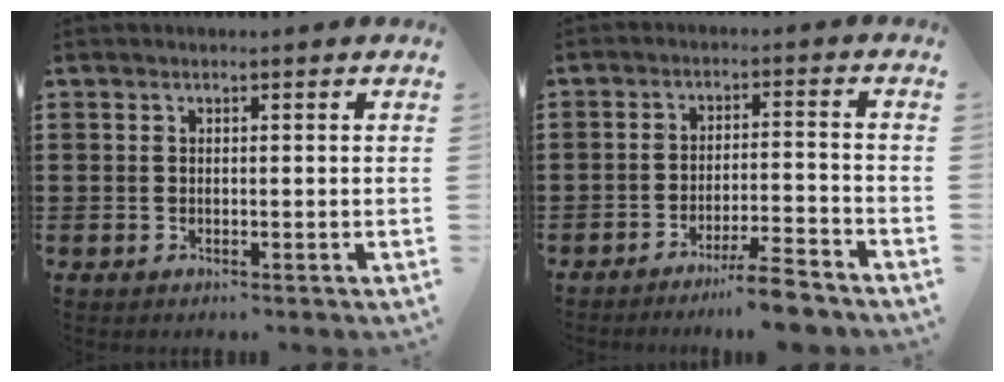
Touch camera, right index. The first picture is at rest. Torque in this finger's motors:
{"motor_torque": [1.39, -0.75, 0.19, 0.04]}